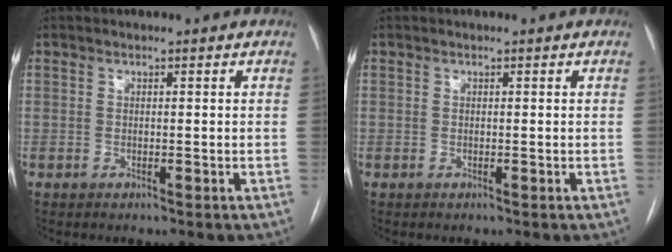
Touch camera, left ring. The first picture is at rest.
{"total": 0.0}